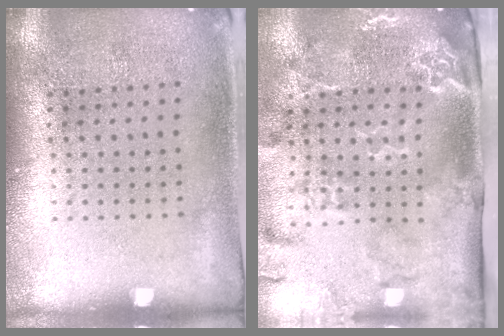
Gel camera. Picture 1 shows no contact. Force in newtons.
{"total": 3.2, "press": 2.4, "slide": 2.1}